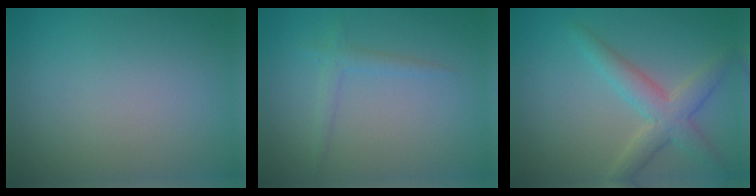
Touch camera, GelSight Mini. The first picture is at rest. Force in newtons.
{"total": 1.4, "press": 1.4, "slide": 0.1}
{"total": 3.8, "press": 3.8, "slide": 0.1}